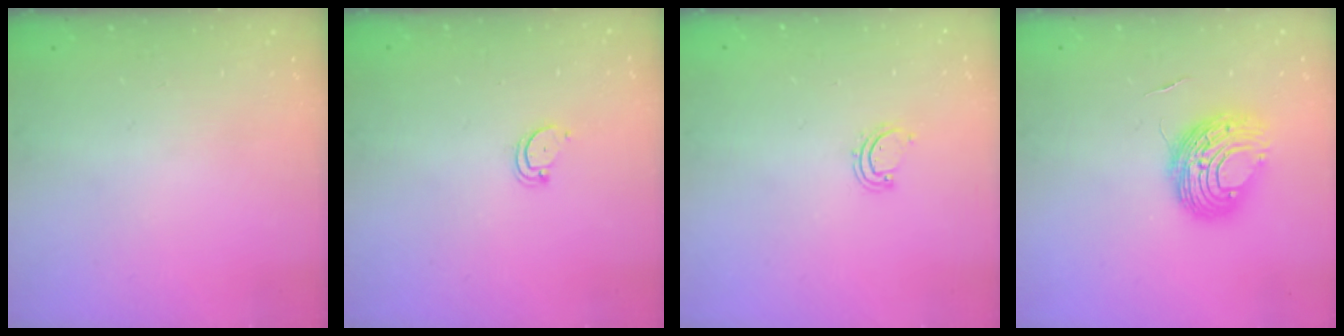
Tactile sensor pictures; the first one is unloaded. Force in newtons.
{"total": 3.5, "press": 3.4, "slide": 0.3}
{"total": 2.9, "press": 2.9, "slide": 0.3}
{"total": 9.7, "press": 9.6, "slide": 1.3}